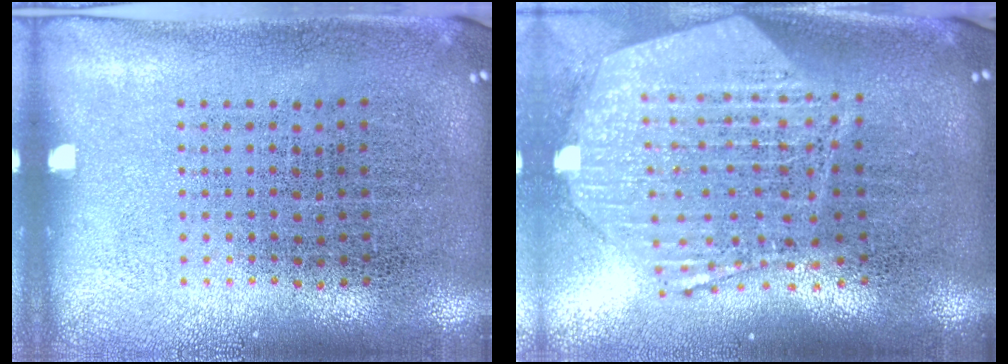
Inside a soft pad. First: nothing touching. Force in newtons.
{"total": 2.9, "press": 2.4, "slide": 1.7}